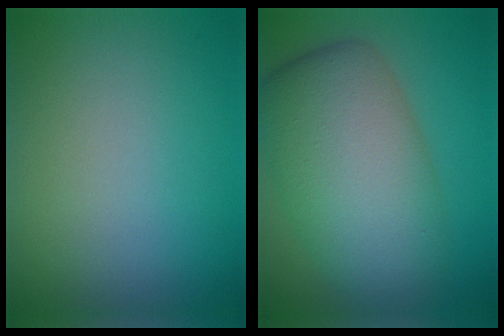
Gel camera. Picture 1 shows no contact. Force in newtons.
{"total": 10.3, "press": 10.3, "slide": 0.3}